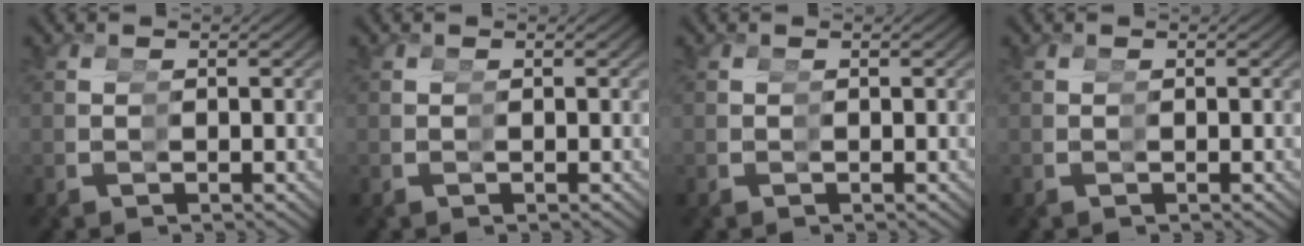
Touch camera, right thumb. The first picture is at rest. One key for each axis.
{"total": 0.0}
{"total": 0.0}
{"total": 0.0}